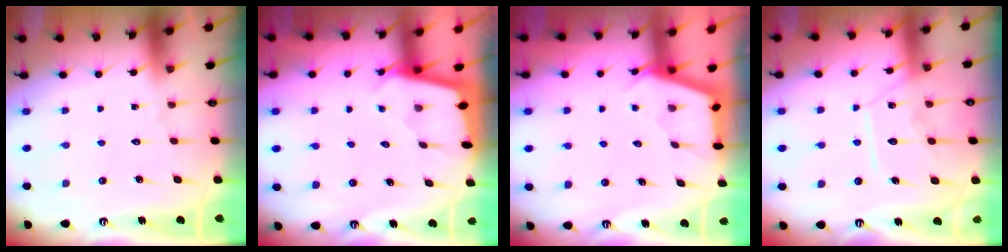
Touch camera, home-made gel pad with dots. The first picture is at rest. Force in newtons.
{"total": 2.0, "press": 2.0, "slide": 0.2}
{"total": 2.9, "press": 2.8, "slide": 0.3}
{"total": 12.2, "press": 12.1, "slide": 1.3}